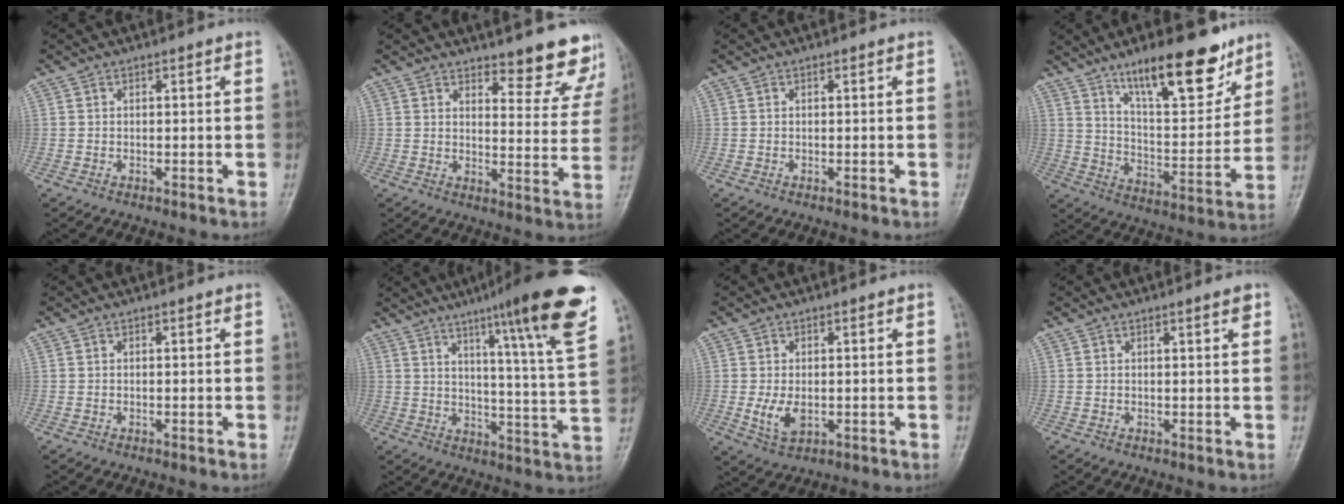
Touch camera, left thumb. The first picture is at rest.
{"total": 10.7, "force": [9.3, 3.2, 4.3], "torque": [-0.012, -0.072, 0.106]}
{"total": 0.0}
{"total": 18.1, "force": [12.2, 5.9, 12.0], "torque": [-0.142, -0.075, 0.203]}
{"total": 0.0}
{"total": 20.7, "force": [12.6, 1.0, 16.4], "torque": [-0.209, -0.055, 0.172]}
{"total": 4.7, "force": [-0.6, 2.9, 3.7], "torque": [-0.070, -0.010, -0.004]}
{"total": 1.5, "force": [0.9, 0.2, 1.2], "torque": [-0.016, -0.004, 0.013]}